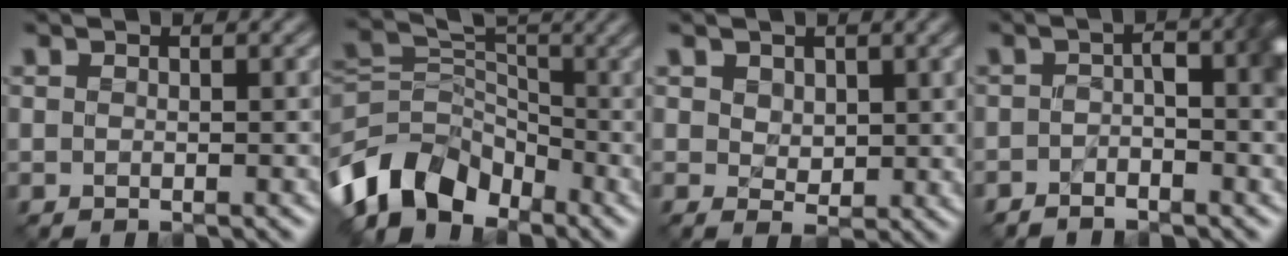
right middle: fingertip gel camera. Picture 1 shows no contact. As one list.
[{"total": 7.7, "force": [-4.8, 5.1, 3.2], "torque": [-0.053, -0.003, -0.107]}, {"total": 1.5, "force": [0.9, 1.0, 0.5], "torque": [-0.016, -0.008, 0.022]}, {"total": 3.7, "force": [-1.2, 1.3, 3.3], "torque": [-0.056, 0.000, -0.026]}]